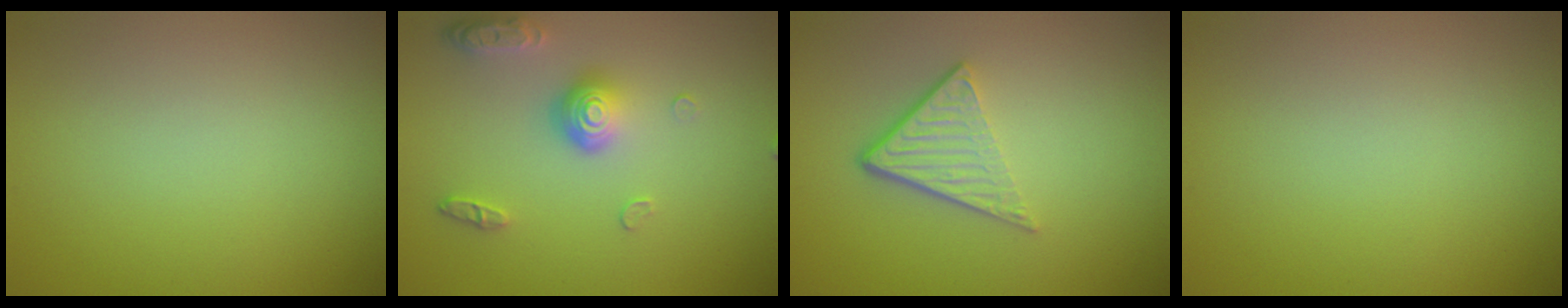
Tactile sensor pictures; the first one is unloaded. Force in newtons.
{"total": 3.8, "press": 3.0, "slide": 2.5}
{"total": 3.9, "press": 2.6, "slide": 2.9}
{"total": 0.0}